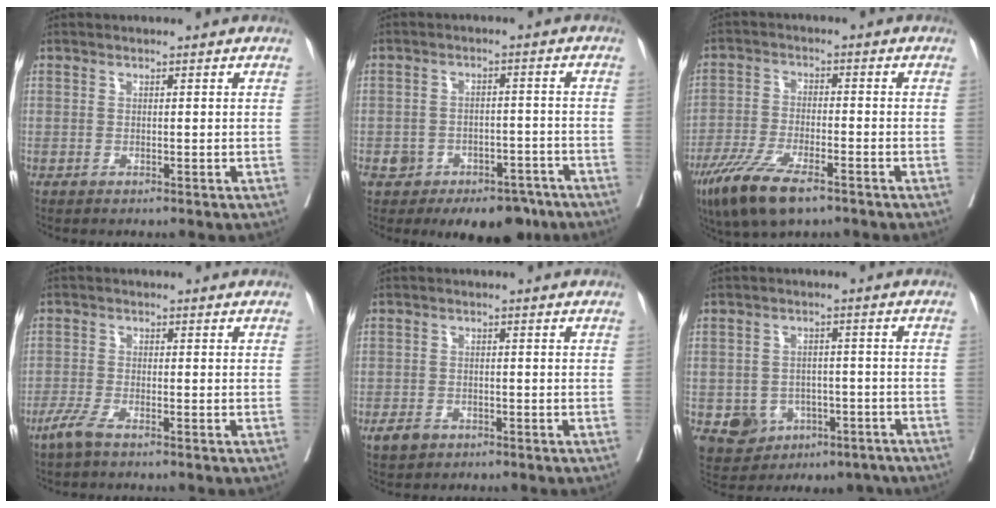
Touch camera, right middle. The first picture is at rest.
{"total": 9.3, "force": [-6.2, 5.8, 3.7], "torque": [-0.033, 0.025, -0.083]}
{"total": 10.8, "force": [-7.2, 2.8, 7.6], "torque": [-0.145, -0.022, -0.126]}
{"total": 2.9, "force": [-2.2, 0.4, 1.9], "torque": [-0.049, -0.005, -0.048]}
{"total": 2.7, "force": [-1.7, 1.8, 1.1], "torque": [-0.018, 0.002, -0.022]}
{"total": 8.8, "force": [-4.2, 7.1, 2.9], "torque": [-0.049, 0.017, -0.048]}